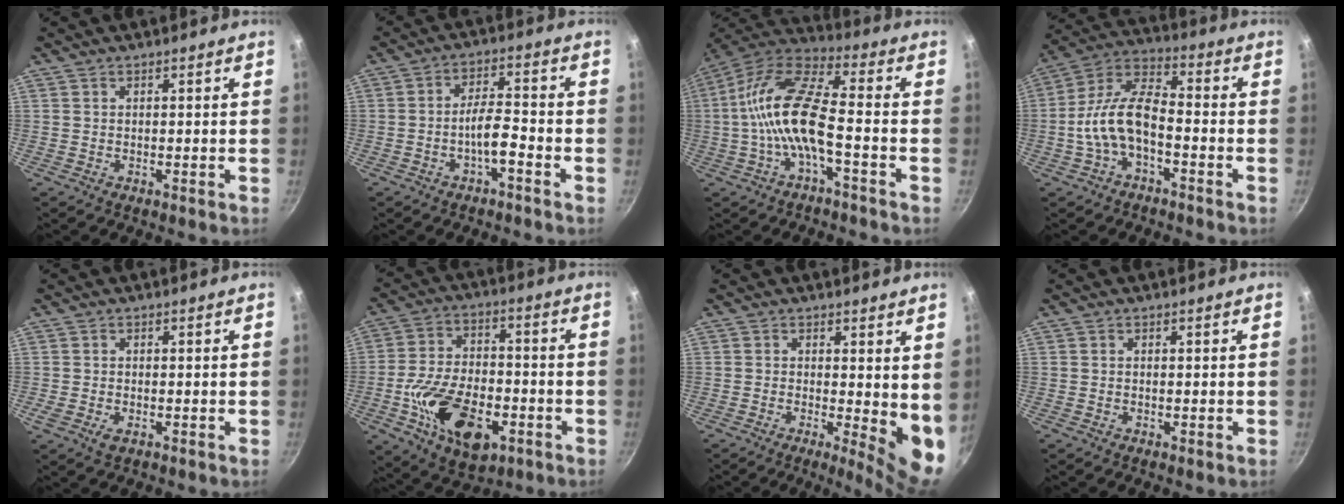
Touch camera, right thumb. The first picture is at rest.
{"total": 5.5, "force": [-2.8, 1.6, 4.5], "torque": [-0.077, 0.032, -0.048]}
{"total": 14.7, "force": [-3.0, 5.1, 13.4], "torque": [-0.270, 0.042, -0.072]}
{"total": 11.6, "force": [-3.6, 5.7, 9.4], "torque": [-0.175, 0.047, -0.081]}
{"total": 2.0, "force": [-0.6, 1.2, 1.5], "torque": [-0.027, -0.004, -0.010]}
{"total": 17.4, "force": [-5.7, 10.2, 12.9], "torque": [-0.206, 0.024, -0.094]}
{"total": 8.0, "force": [0.1, 2.6, 7.6], "torque": [-0.092, -0.021, 0.003]}
{"total": 0.0}